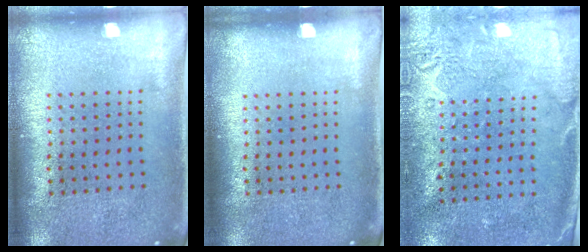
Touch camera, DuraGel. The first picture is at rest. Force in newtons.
{"total": 0.0}
{"total": 2.8, "press": 2.2, "slide": 1.7}